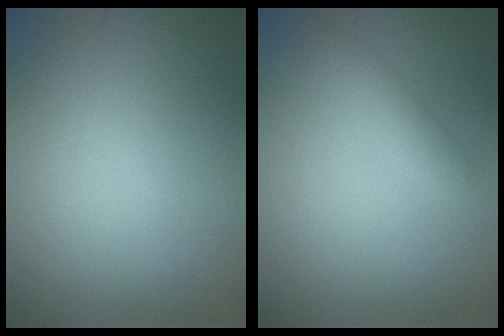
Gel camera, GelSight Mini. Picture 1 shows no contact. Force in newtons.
{"total": 1.9, "press": 1.9, "slide": 0.1}